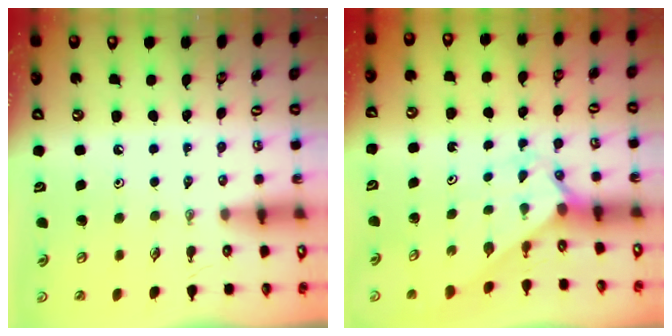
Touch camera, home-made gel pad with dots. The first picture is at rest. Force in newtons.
{"total": 2.0, "press": 2.0, "slide": 0.2}